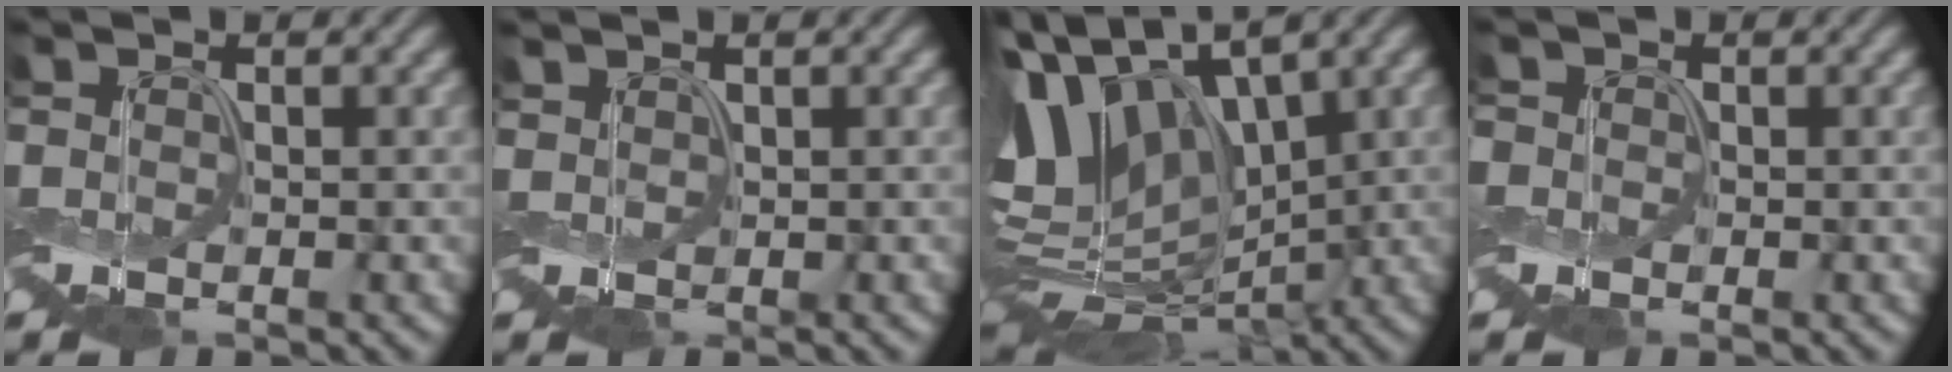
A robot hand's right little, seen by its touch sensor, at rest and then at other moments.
{"total": 0.7, "force": [0.6, 0.4, 0.2], "torque": [-0.008, 0.005, 0.010]}
{"total": 9.9, "force": [2.2, 6.0, 7.5], "torque": [-0.156, 0.008, 0.029]}
{"total": 0.7, "force": [-0.2, 0.6, -0.3], "torque": [0.006, 0.002, -0.008]}